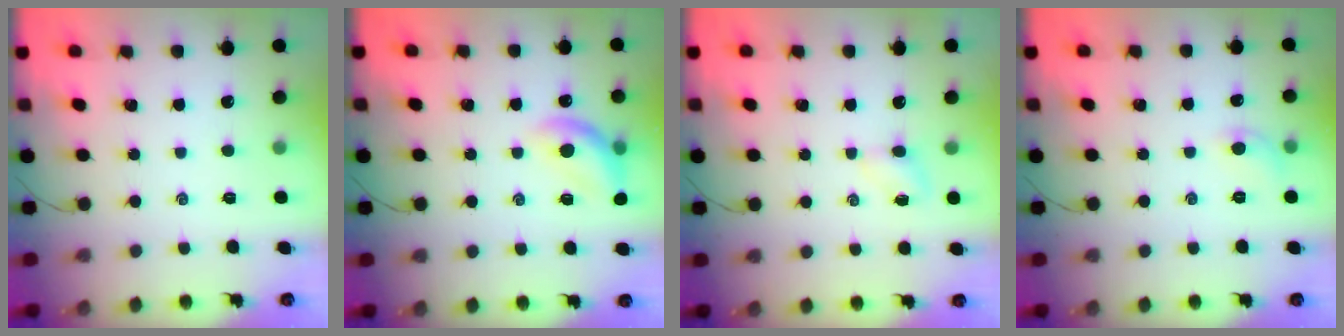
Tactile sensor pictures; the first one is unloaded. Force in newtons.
{"total": 13.2, "press": 13.0, "slide": 2.6}
{"total": 2.8, "press": 2.6, "slide": 1.0}
{"total": 5.7, "press": 5.5, "slide": 1.5}